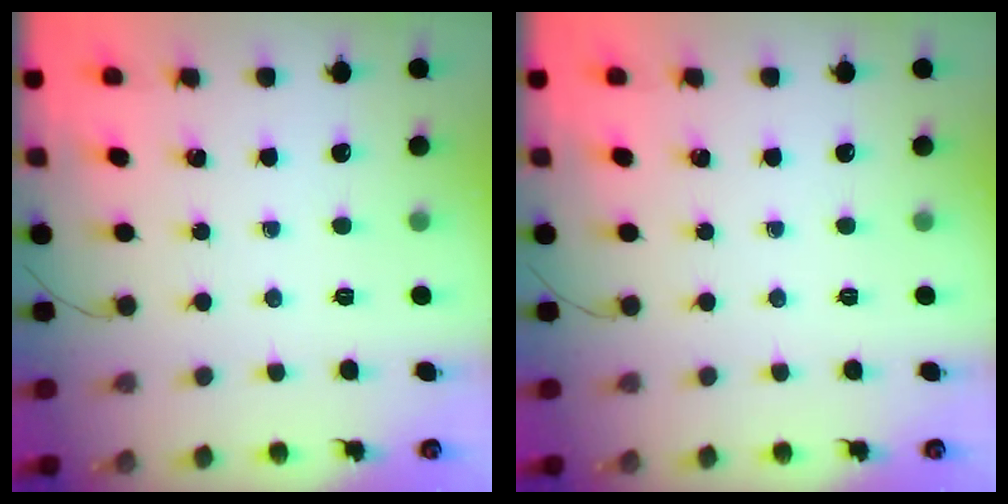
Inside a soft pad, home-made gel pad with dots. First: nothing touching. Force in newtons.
{"total": 0.0}